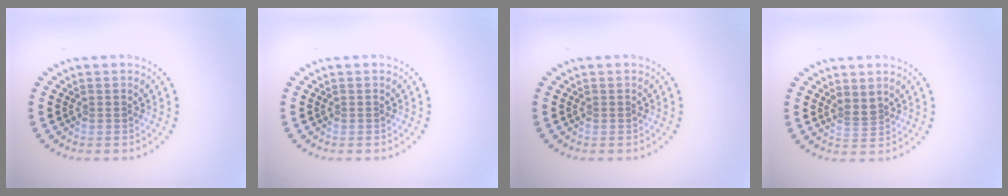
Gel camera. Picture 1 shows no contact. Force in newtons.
{"total": 0.0}
{"total": 0.0}
{"total": 1.4, "press": 0.9, "slide": 1.1}